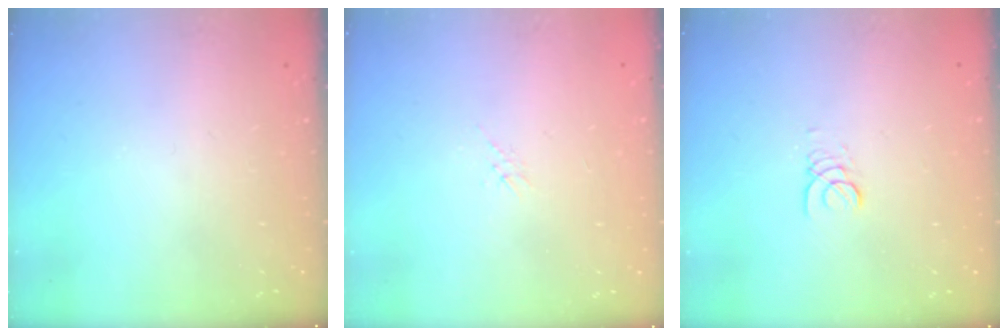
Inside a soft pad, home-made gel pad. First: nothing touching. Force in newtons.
{"total": 1.7, "press": 1.6, "slide": 0.4}
{"total": 1.4, "press": 1.4, "slide": 0.2}